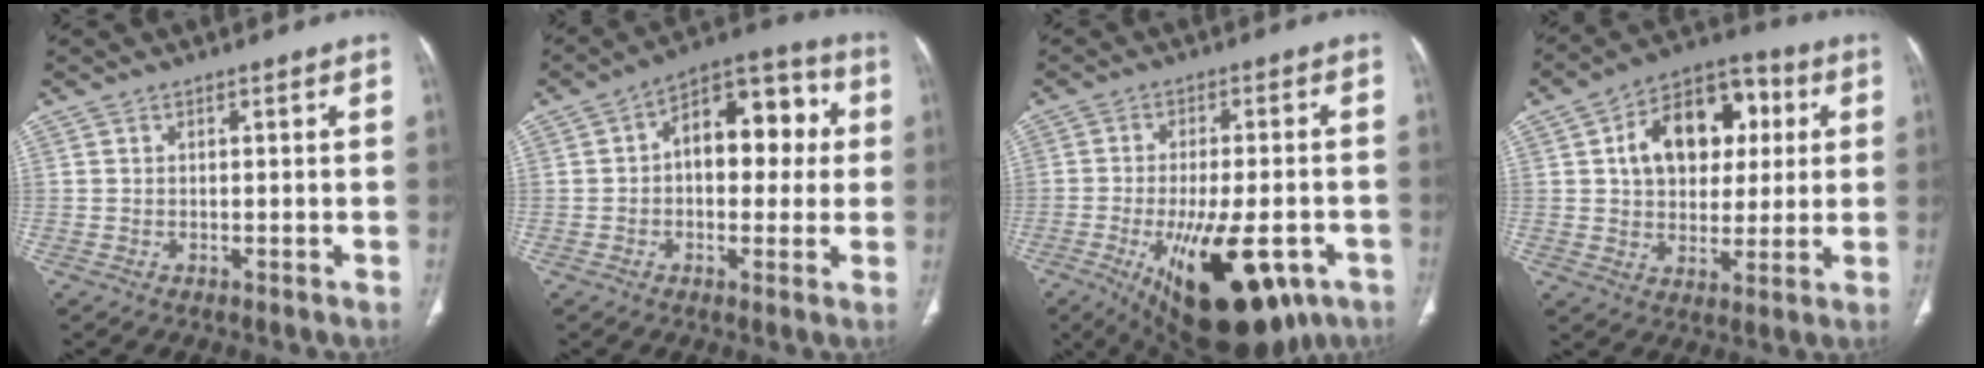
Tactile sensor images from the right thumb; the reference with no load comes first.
{"total": 14.4, "force": [1.8, 8.6, 11.4], "torque": [-0.114, 0.038, 0.017]}
{"total": 22.0, "force": [-9.7, 9.3, 17.4], "torque": [-0.233, 0.001, -0.126]}
{"total": 16.9, "force": [3.9, 11.6, 11.7], "torque": [-0.137, 0.013, 0.059]}